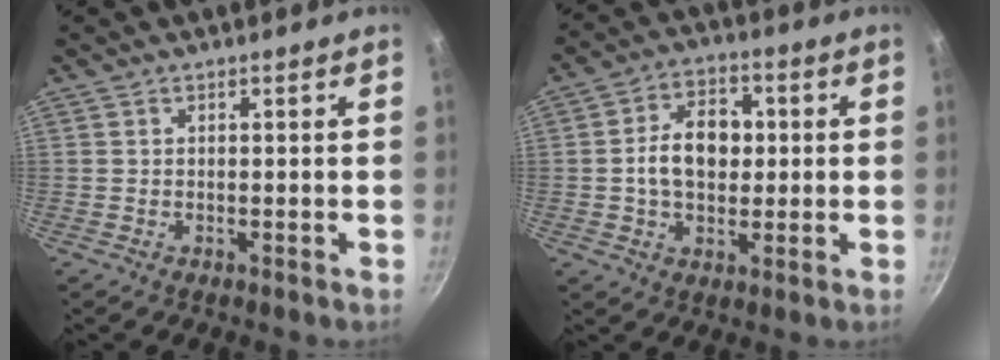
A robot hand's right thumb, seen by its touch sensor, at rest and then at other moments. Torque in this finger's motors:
{"motor_torque": [1.29, 1.52, 0.85, -0.19, 0.10]}